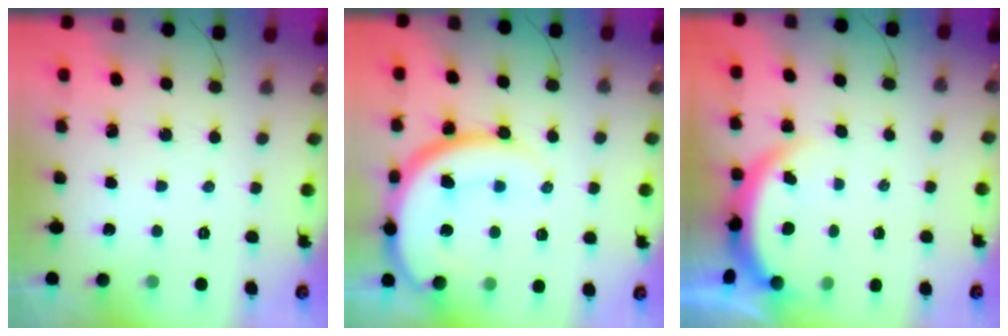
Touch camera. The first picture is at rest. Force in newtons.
{"total": 15.0, "press": 14.9, "slide": 1.2}
{"total": 3.6, "press": 3.6, "slide": 0.6}